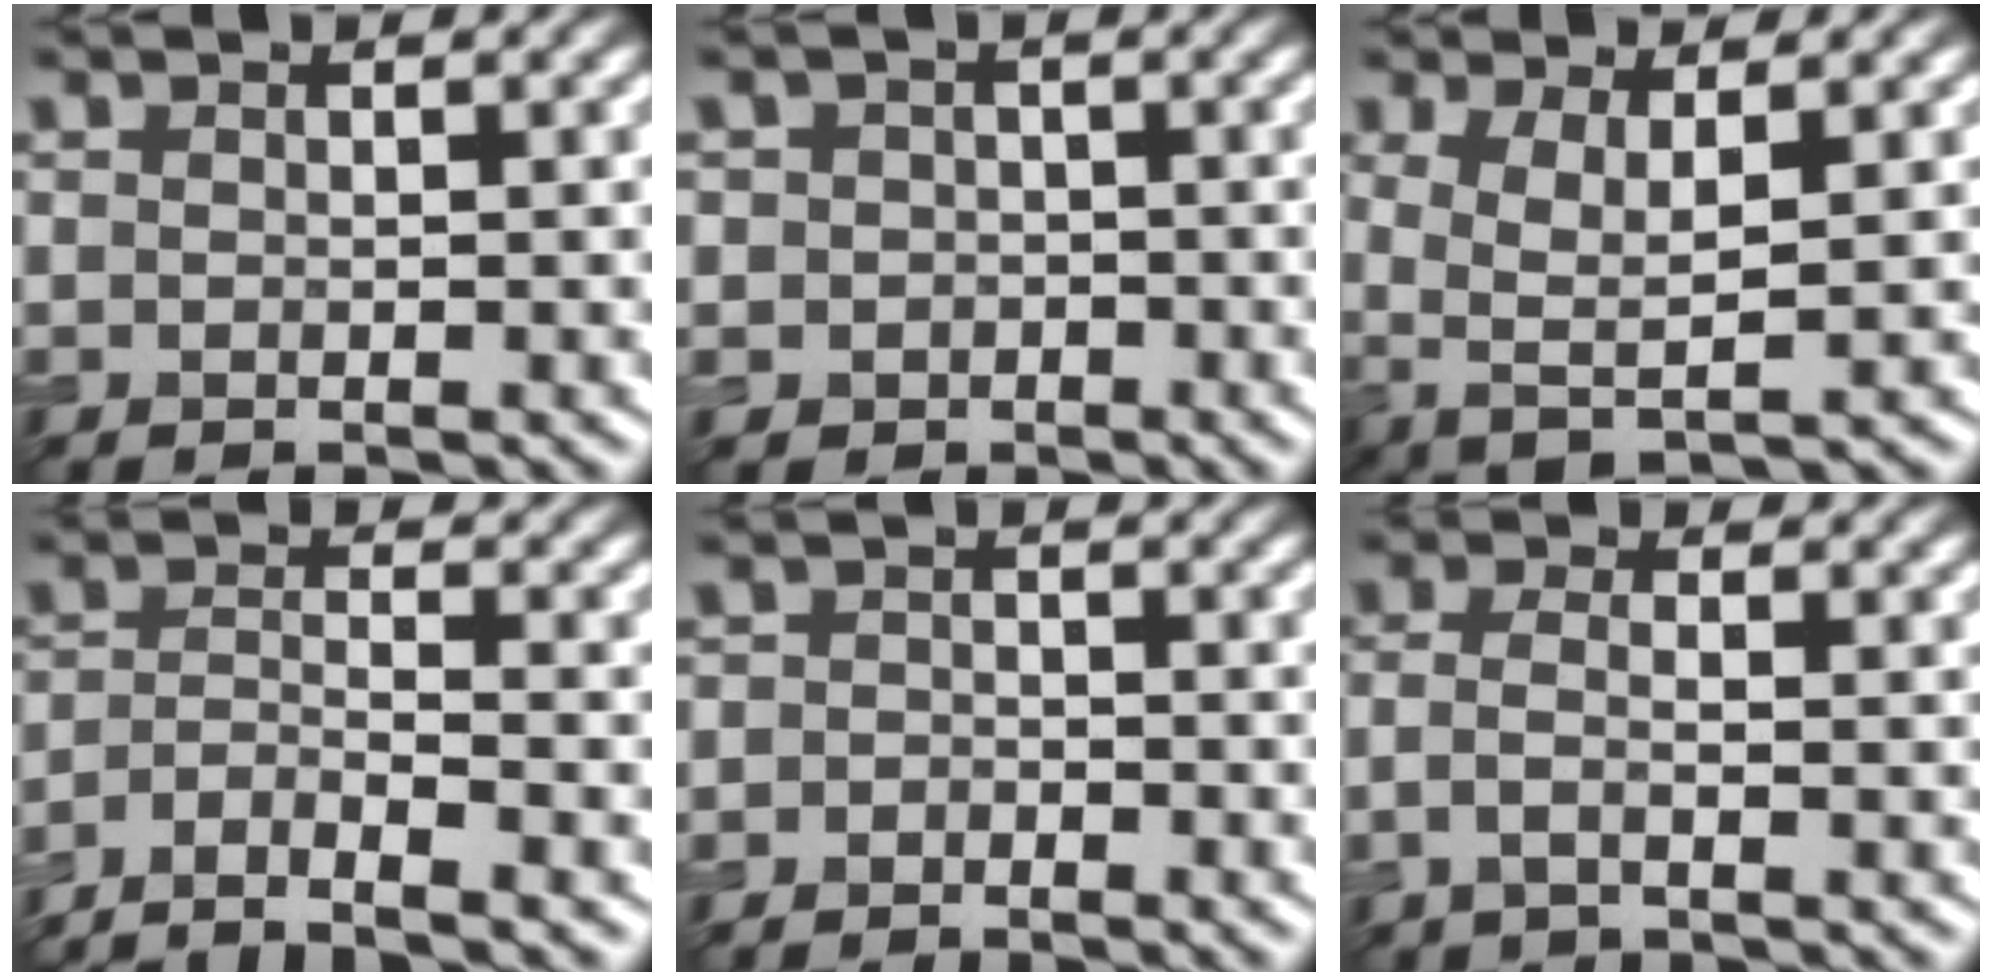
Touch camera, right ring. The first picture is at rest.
{"total": 2.5, "force": [-0.5, 2.4, 0.4], "torque": [0.017, 0.000, -0.016]}
{"total": 3.7, "force": [0.1, 1.2, 3.5], "torque": [-0.071, -0.005, 0.000]}
{"total": 5.7, "force": [-4.3, 1.4, 3.5], "torque": [-0.059, -0.004, -0.083]}
{"total": 1.4, "force": [-1.1, 0.9, 0.1], "torque": [0.003, 0.004, -0.022]}
{"total": 2.0, "force": [-0.7, 0.7, 1.7], "torque": [-0.039, 0.001, -0.022]}